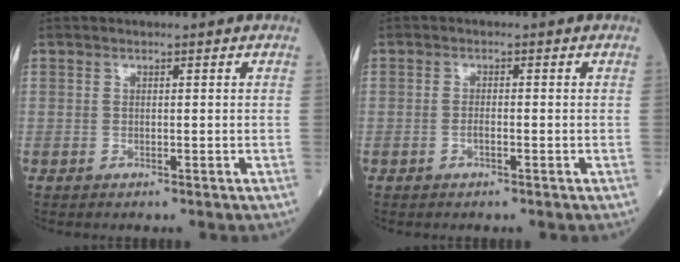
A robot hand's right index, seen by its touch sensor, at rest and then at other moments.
{"total": 1.1, "force": [-0.5, 0.3, 1.0], "torque": [-0.018, 0.002, -0.010]}